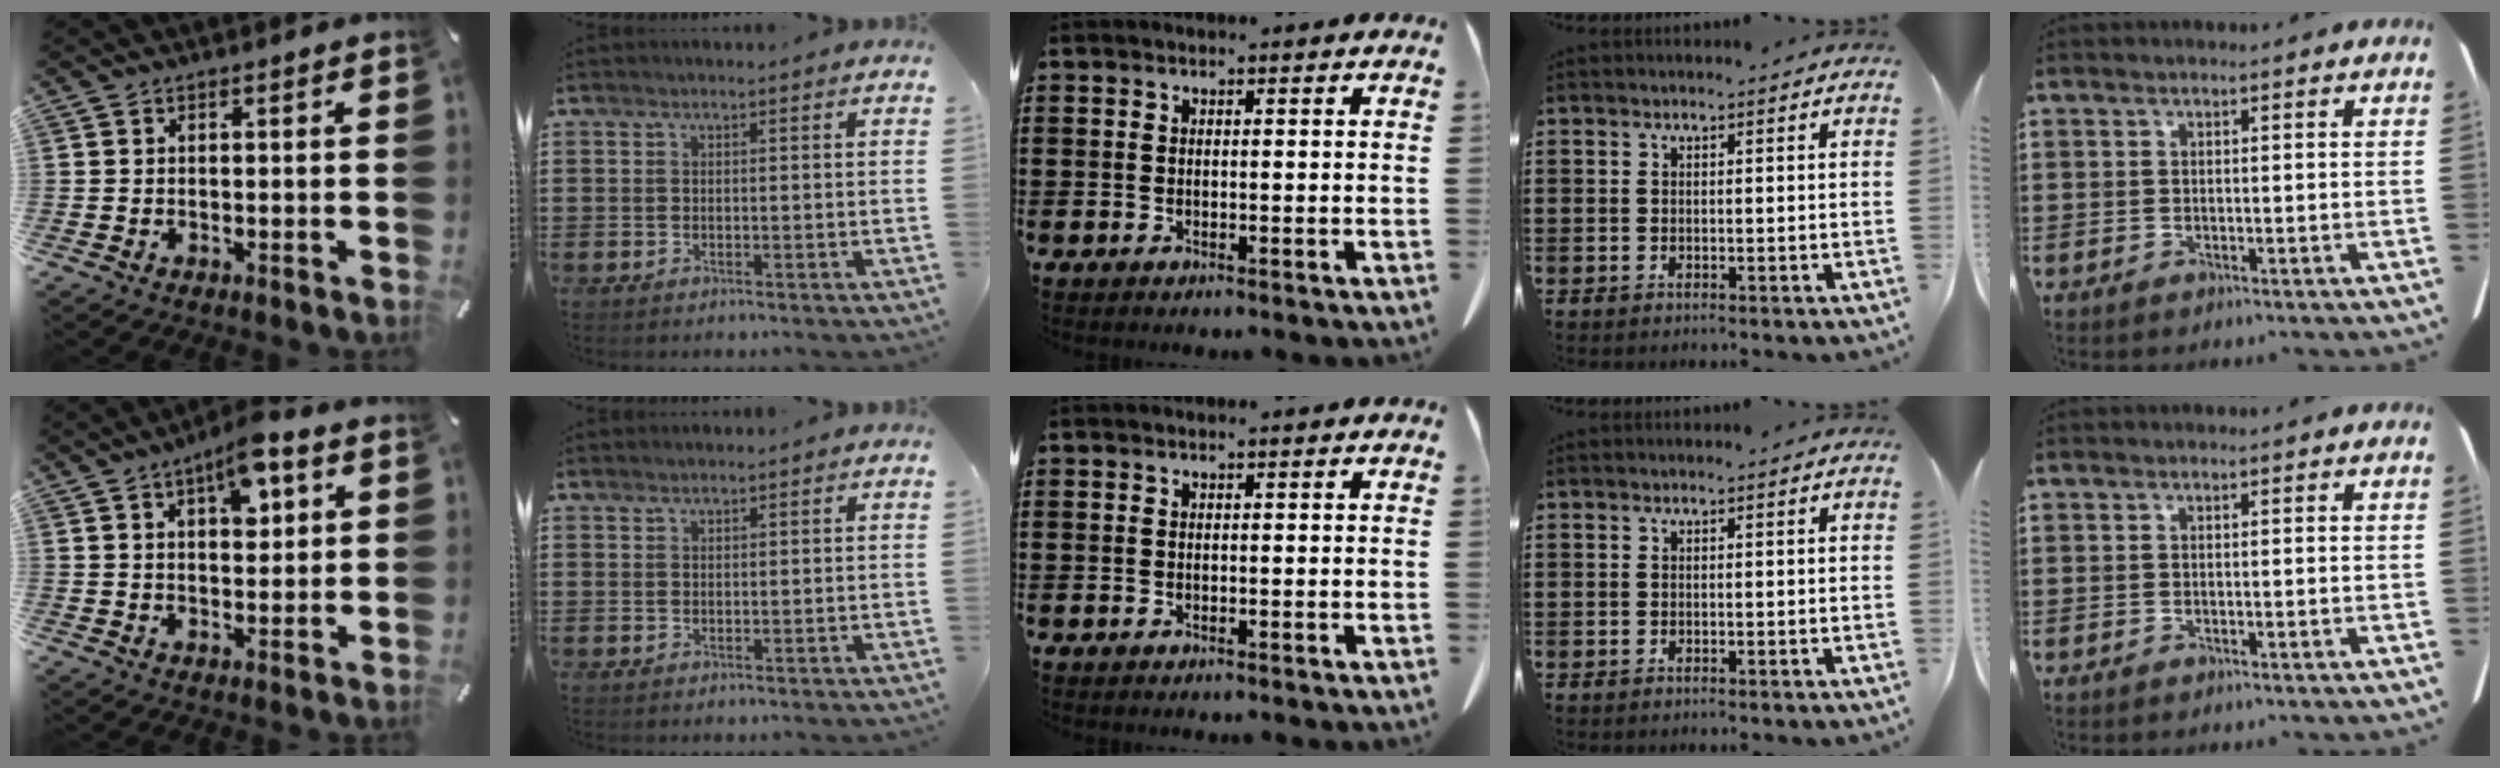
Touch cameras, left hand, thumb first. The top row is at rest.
{"thumb": {"total": 8.9, "force": [4.3, 4.6, 6.3], "torque": [-0.074, -0.016, 0.068]}, "index": {"total": 1.0, "force": [1.0, 0.2, 0.1], "torque": [-0.003, 0.001, 0.019]}}